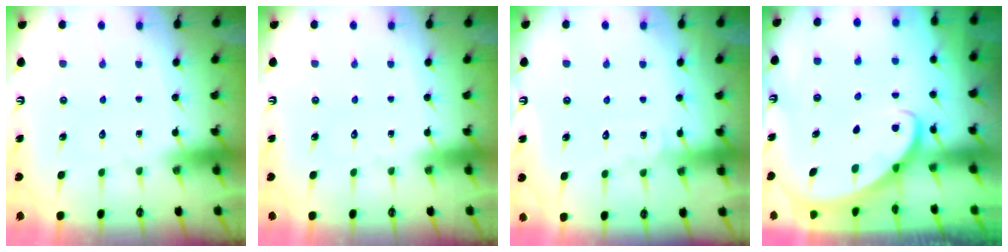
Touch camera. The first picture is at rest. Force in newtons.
{"total": 0.0}
{"total": 4.8, "press": 4.8, "slide": 0.4}
{"total": 2.2, "press": 2.2, "slide": 0.2}